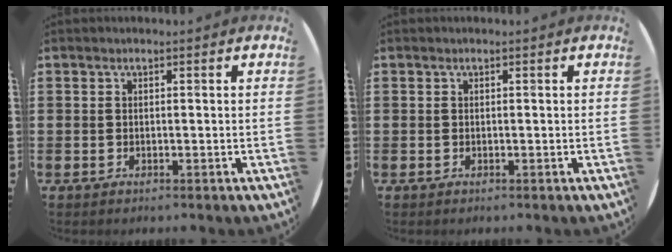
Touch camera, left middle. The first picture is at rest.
{"total": 0.0}